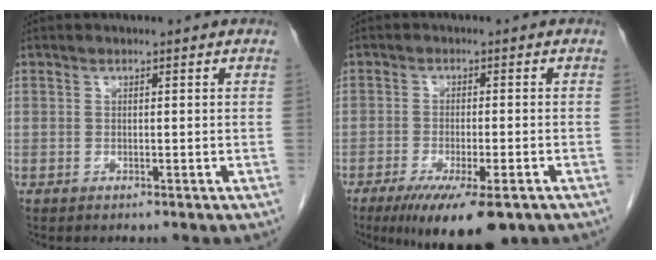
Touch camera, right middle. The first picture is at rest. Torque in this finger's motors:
{"motor_torque": [1.26, -0.87, 0.55, 0.12]}